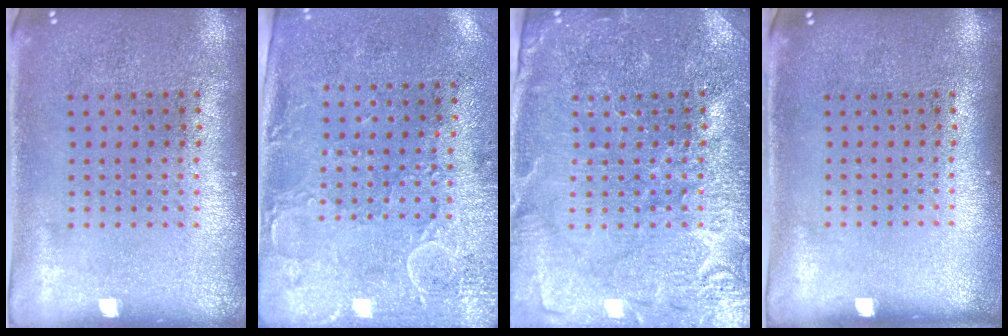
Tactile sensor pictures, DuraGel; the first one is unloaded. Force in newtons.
{"total": 3.0, "press": 2.4, "slide": 1.8}
{"total": 3.7, "press": 3.6, "slide": 0.9}
{"total": 0.0}